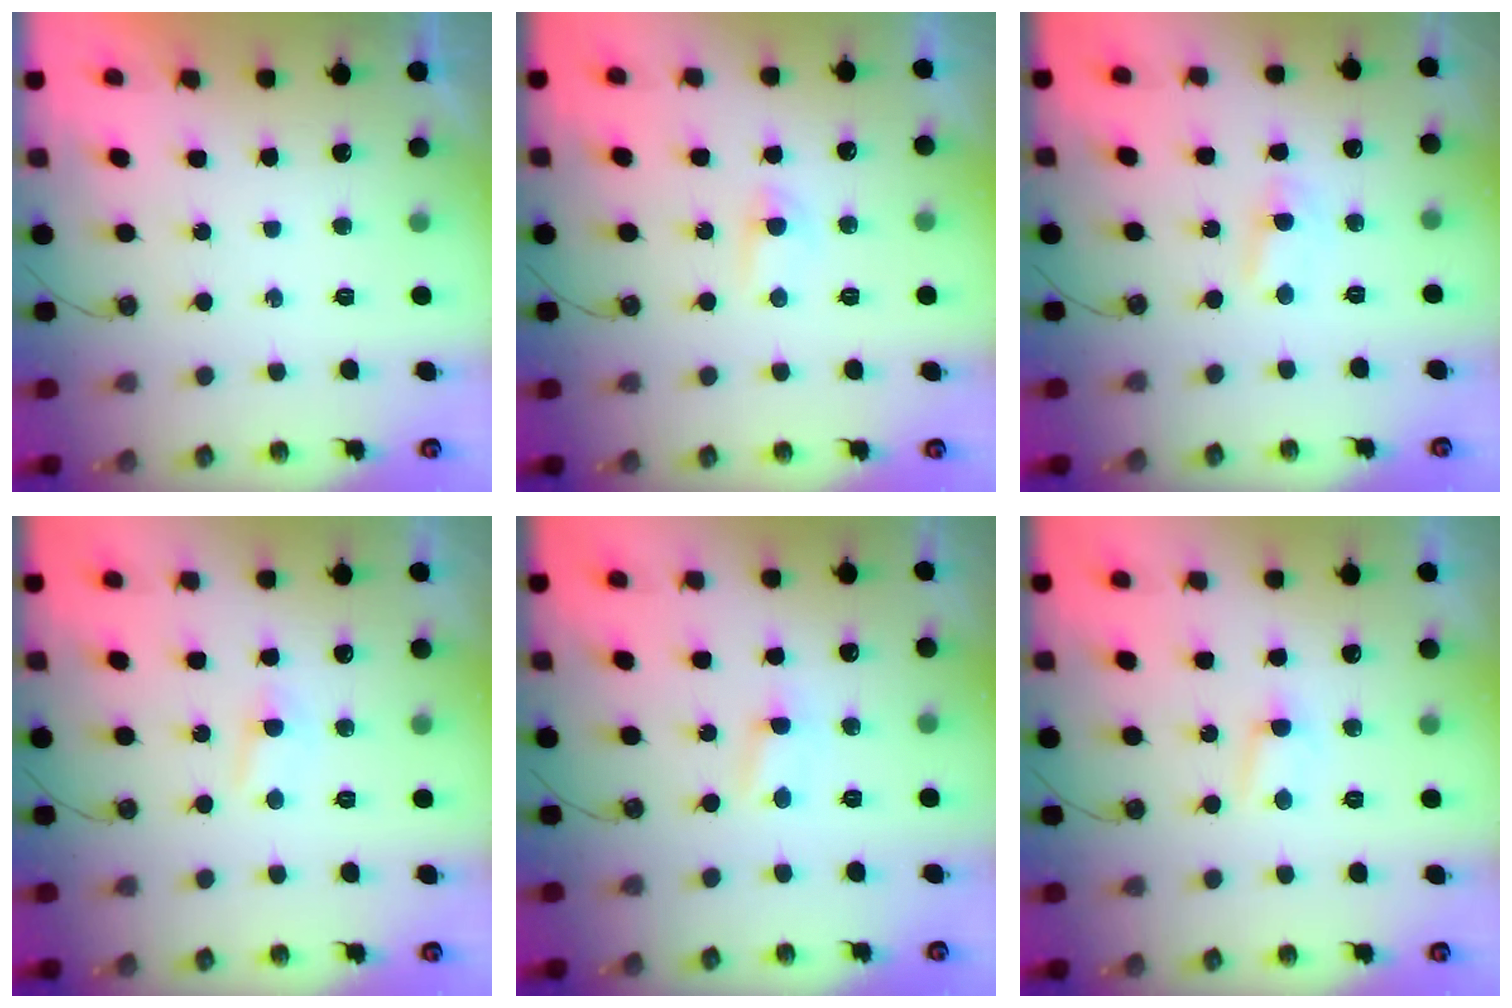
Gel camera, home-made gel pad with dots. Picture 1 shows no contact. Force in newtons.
{"total": 3.2, "press": 3.2, "slide": 0.4}
{"total": 2.7, "press": 2.7, "slide": 0.3}
{"total": 4.0, "press": 3.9, "slide": 0.5}
{"total": 1.9, "press": 1.8, "slide": 0.3}
{"total": 3.4, "press": 3.3, "slide": 0.4}